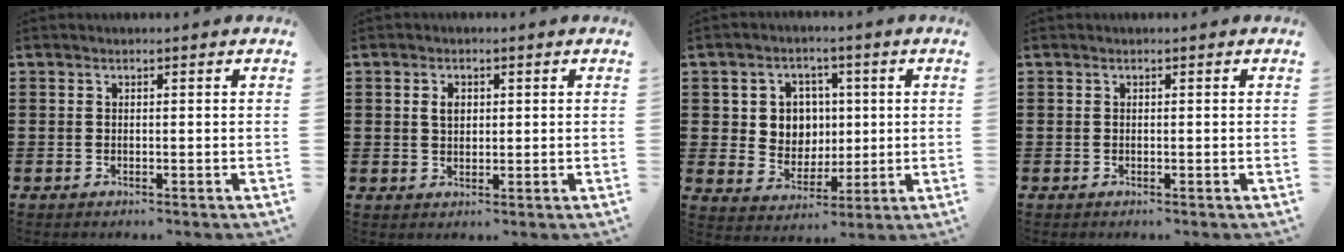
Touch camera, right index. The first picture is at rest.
{"total": 2.2, "force": [0.6, 1.5, 1.6], "torque": [-0.035, 0.007, 0.010]}
{"total": 6.0, "force": [1.4, 5.6, 1.8], "torque": [-0.056, 0.014, 0.023]}
{"total": 0.0}